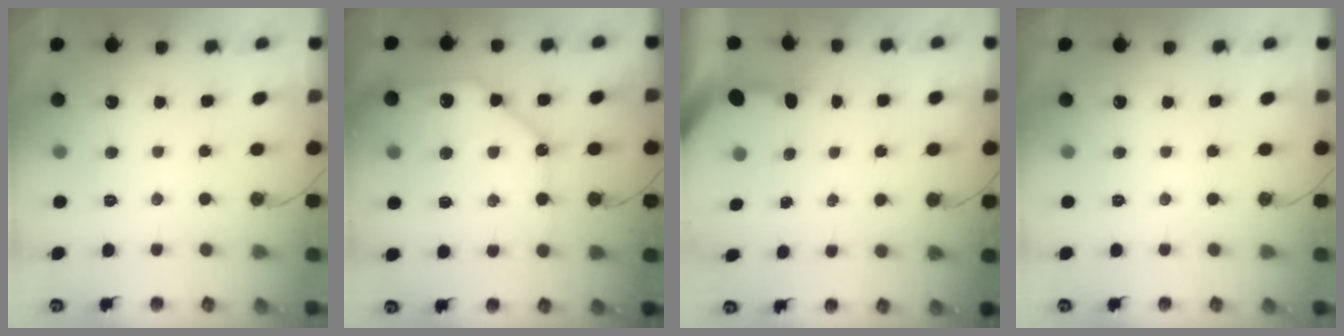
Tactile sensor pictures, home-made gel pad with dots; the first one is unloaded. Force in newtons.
{"total": 12.9, "press": 12.8, "slide": 1.5}
{"total": 3.4, "press": 3.4, "slide": 0.4}
{"total": 0.0}